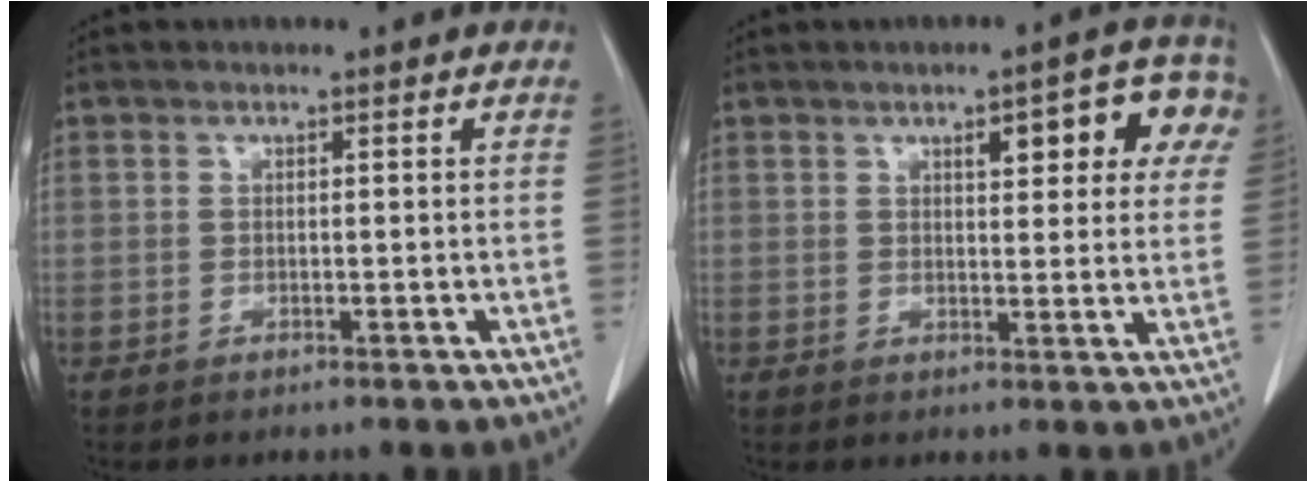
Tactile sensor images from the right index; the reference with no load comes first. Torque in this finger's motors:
{"motor_torque": [0.42, 0.40, 0.14, 0.04]}